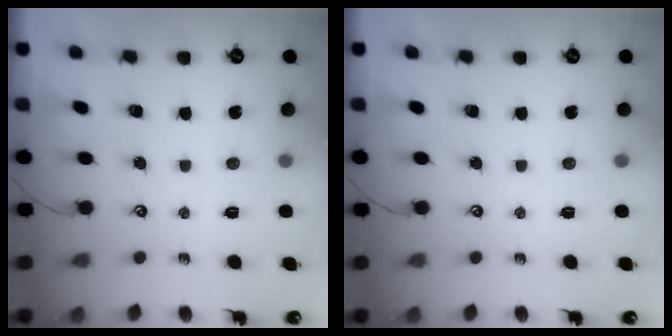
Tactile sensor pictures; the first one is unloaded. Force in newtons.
{"total": 0.0}